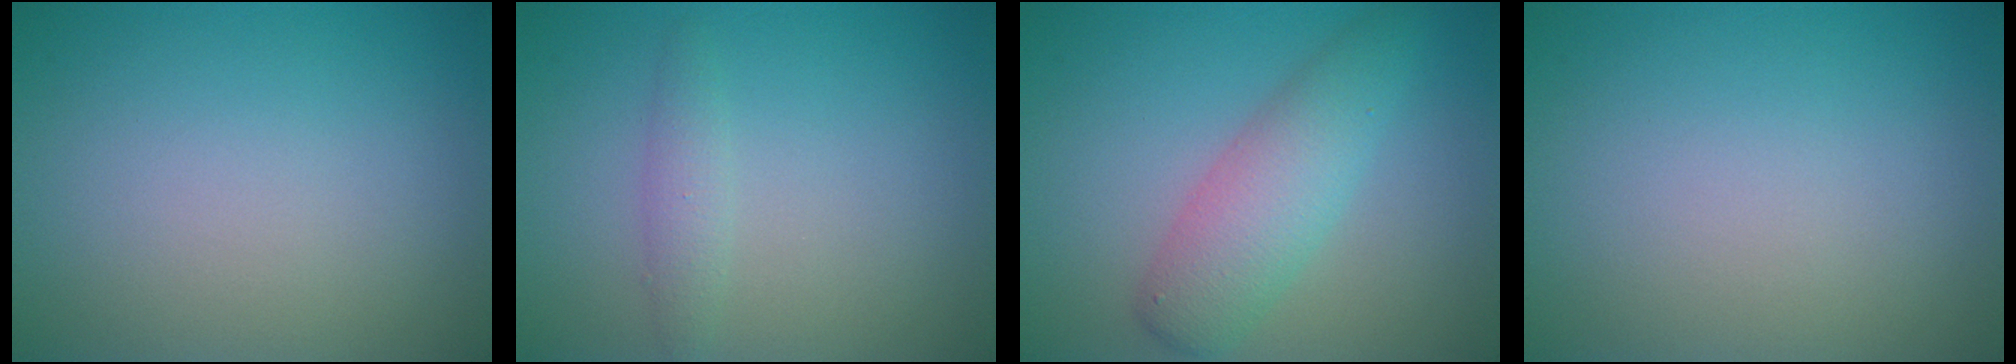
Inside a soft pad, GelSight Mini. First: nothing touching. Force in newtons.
{"total": 1.4, "press": 1.4, "slide": 0.0}
{"total": 4.5, "press": 4.5, "slide": 0.1}
{"total": 0.0}